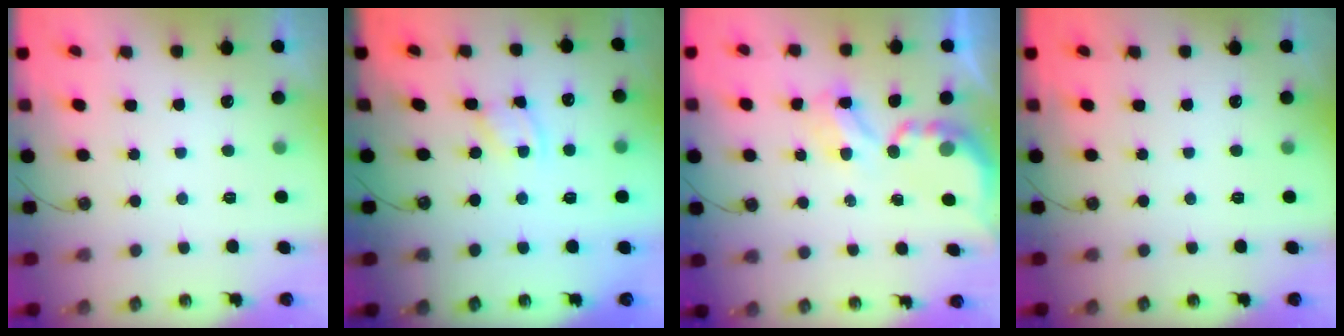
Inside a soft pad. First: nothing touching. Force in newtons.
{"total": 2.1, "press": 2.1, "slide": 0.0}
{"total": 3.7, "press": 3.7, "slide": 0.2}
{"total": 0.0}